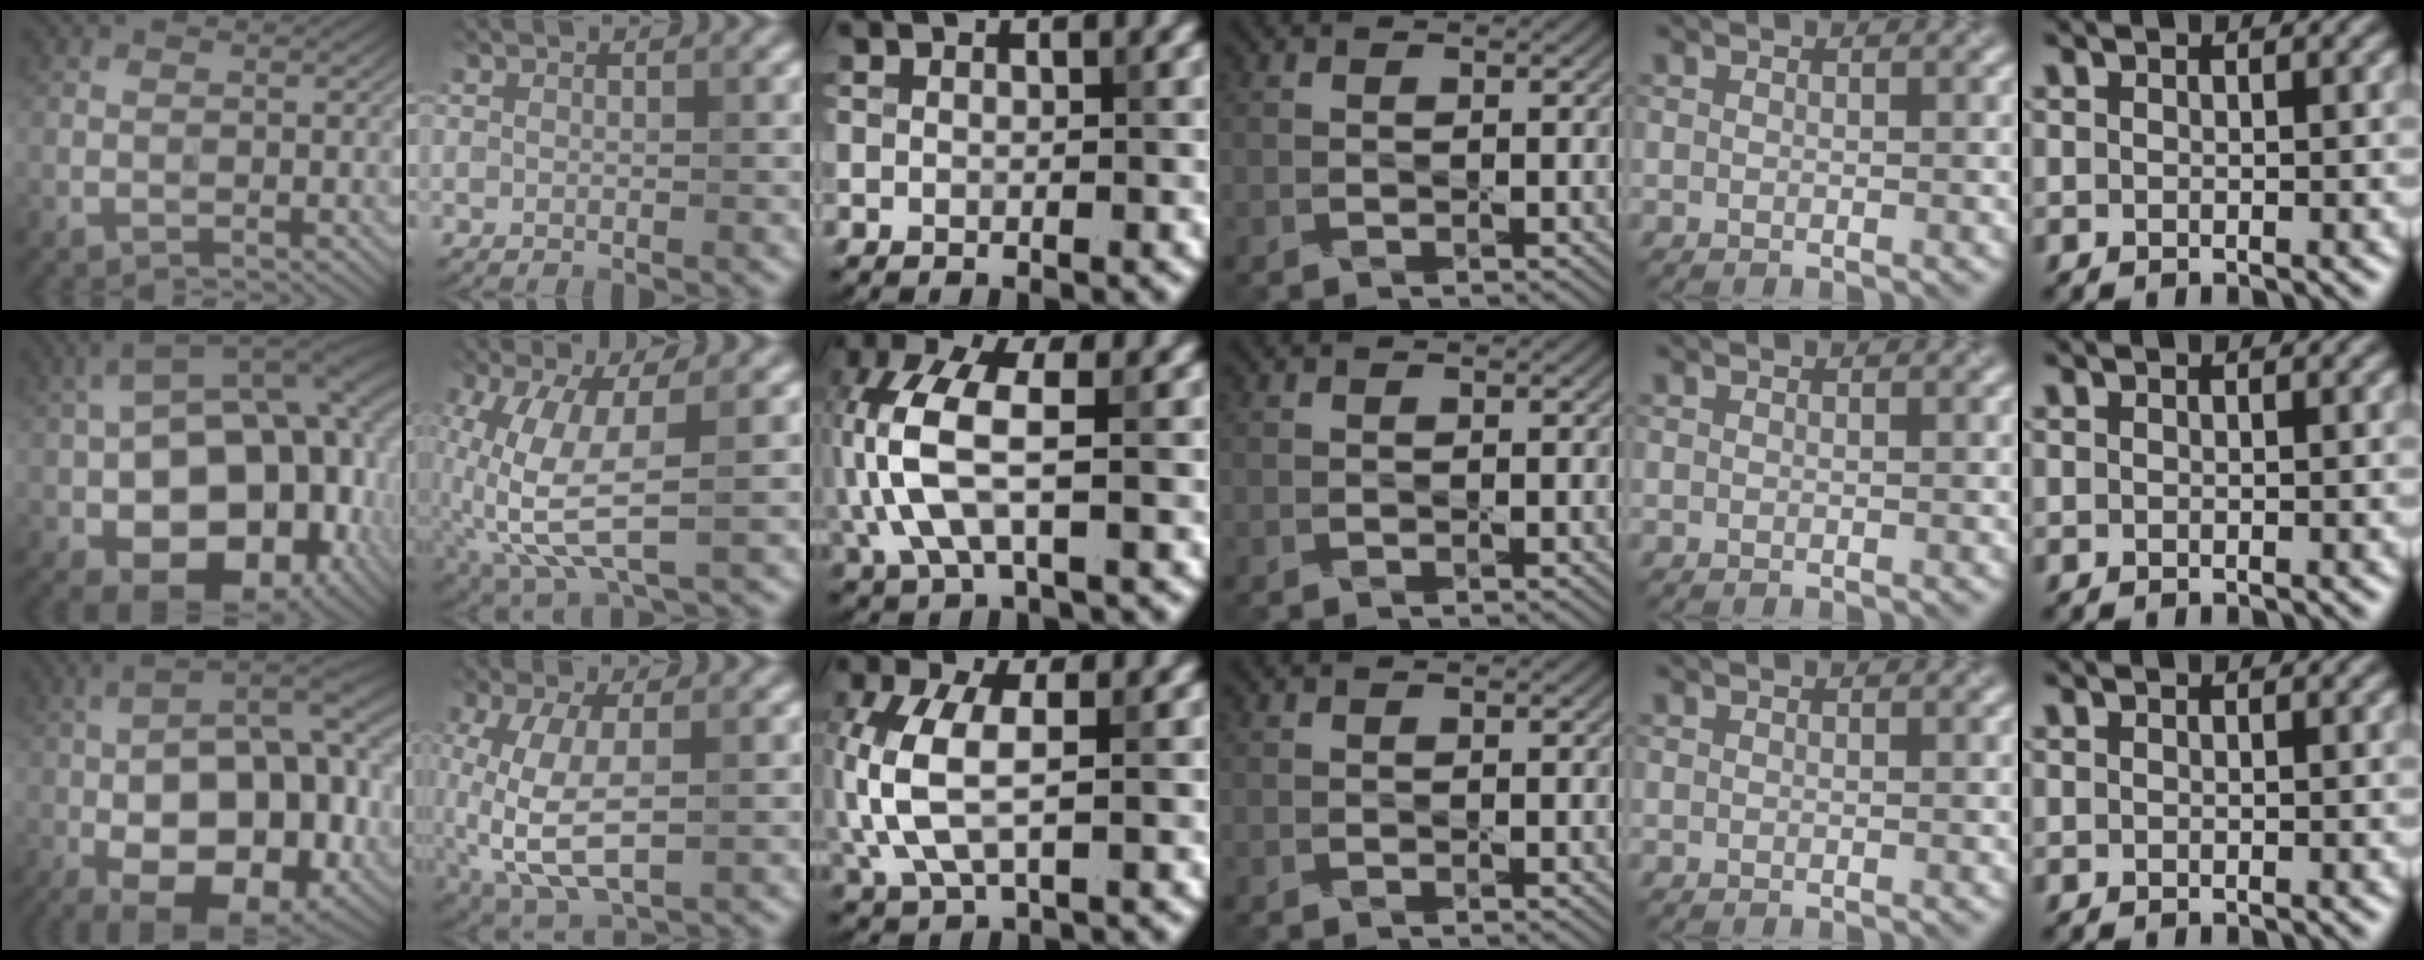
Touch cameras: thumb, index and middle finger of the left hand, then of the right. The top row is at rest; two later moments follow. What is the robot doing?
{"motion": "wipe", "object": "mirror"}